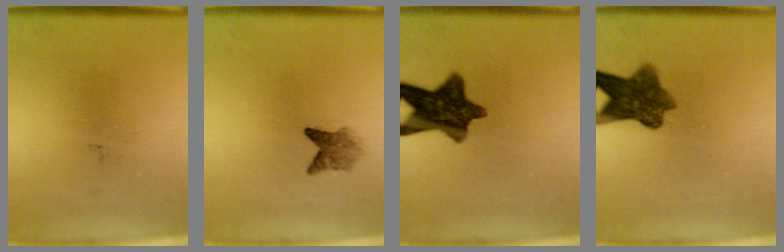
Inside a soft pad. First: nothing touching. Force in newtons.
{"total": 2.6}
{"total": 11.0}
{"total": 7.9}